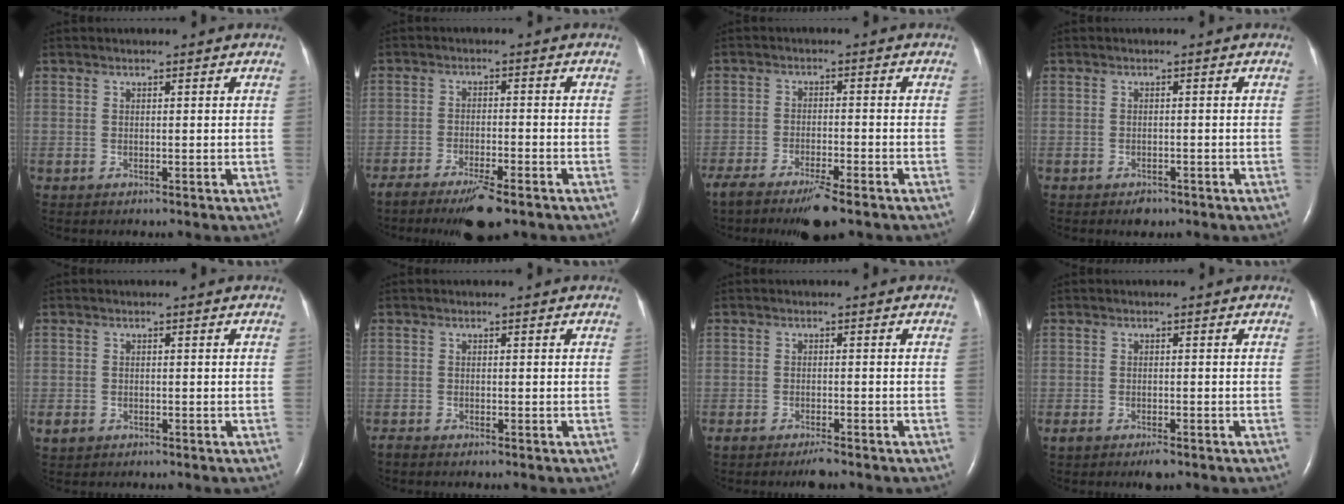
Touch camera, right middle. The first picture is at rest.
{"total": 7.9, "force": [-5.8, 1.2, 5.1], "torque": [-0.082, -0.017, -0.088]}
{"total": 9.3, "force": [-7.1, 1.2, 5.9], "torque": [-0.097, -0.021, -0.114]}
{"total": 1.7, "force": [-1.3, 0.9, 0.7], "torque": [-0.015, 0.000, -0.013]}
{"total": 1.5, "force": [-0.9, 1.1, 0.6], "torque": [-0.016, 0.001, -0.010]}
{"total": 0.7, "force": [-0.7, 0.1, 0.2], "torque": [-0.010, -0.002, -0.015]}
{"total": 2.7, "force": [-2.2, 0.4, 1.5], "torque": [-0.027, -0.006, -0.033]}
{"total": 3.1, "force": [-2.2, 1.0, 1.9], "torque": [-0.036, -0.007, -0.031]}